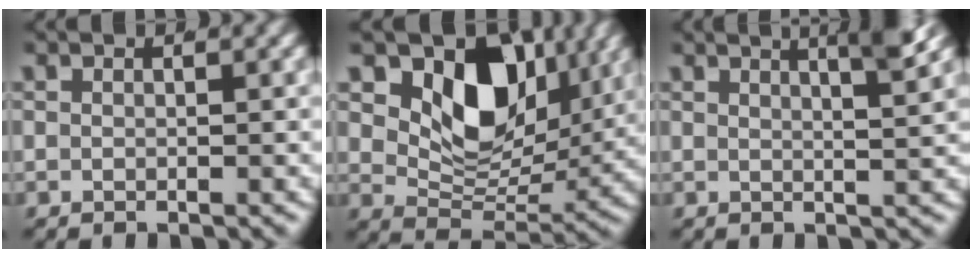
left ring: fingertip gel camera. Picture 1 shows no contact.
{"total": 11.2, "force": [3.7, 7.7, 7.2], "torque": [-0.125, -0.016, 0.063]}
{"total": 5.7, "force": [3.5, 1.1, 4.4], "torque": [-0.050, 0.009, 0.053]}